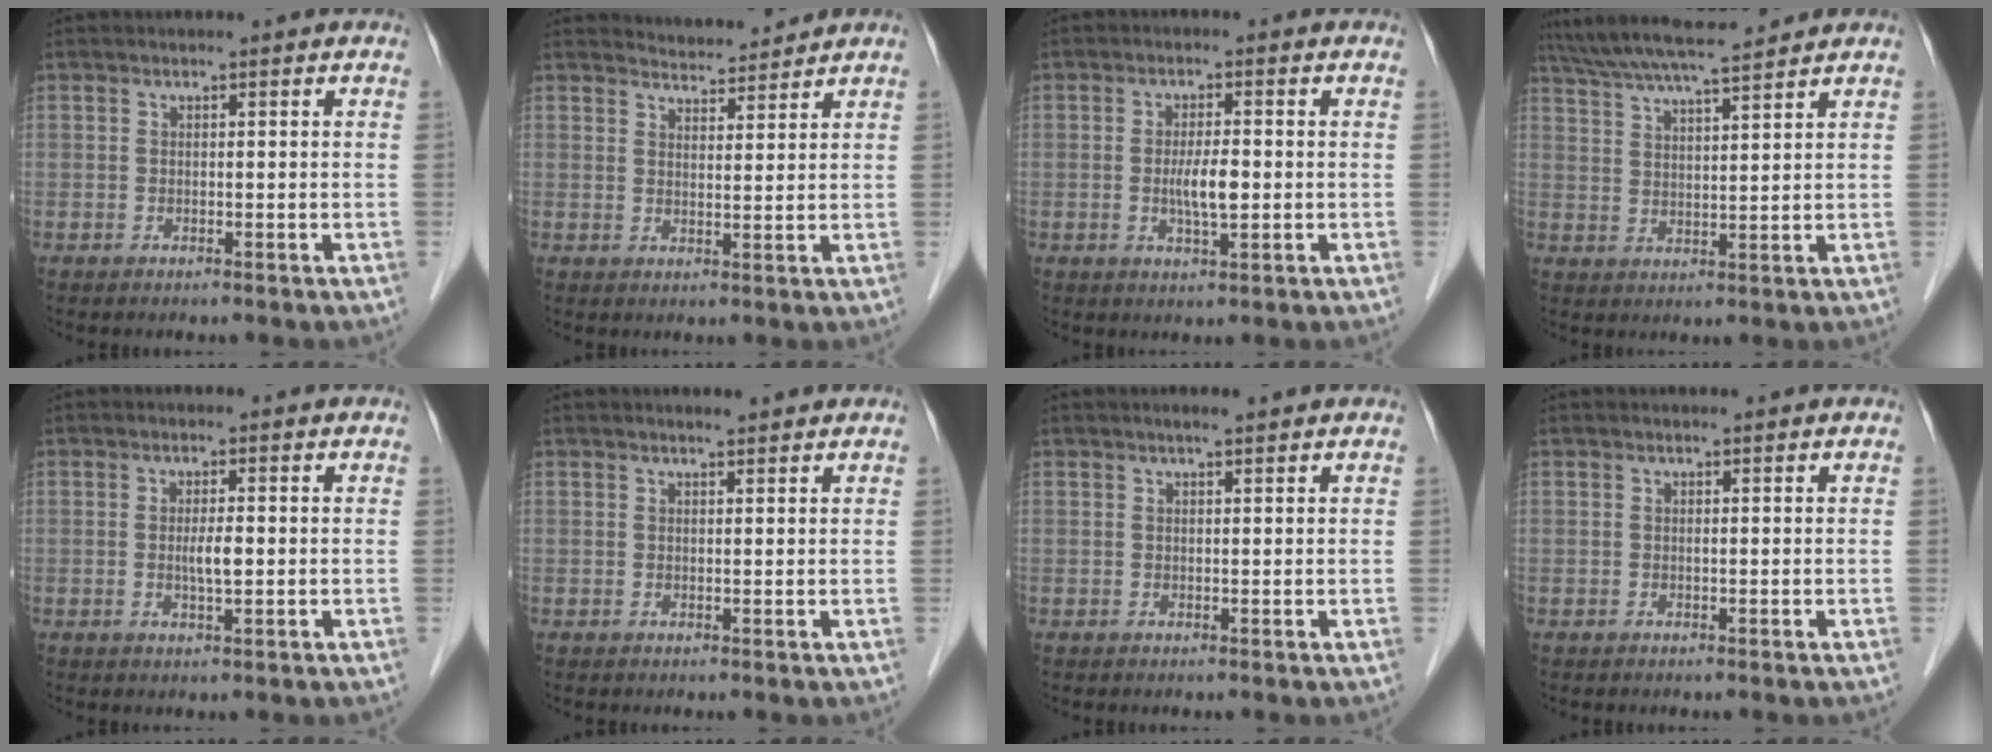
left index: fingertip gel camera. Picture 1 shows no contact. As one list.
[{"total": 4.2, "force": [4.2, 0.2, -0.3], "torque": [-0.007, 0.008, 0.067]}, {"total": 4.1, "force": [-0.4, 0.8, 4.0], "torque": [-0.079, -0.004, -0.006]}, {"total": 11.0, "force": [9.9, 0.3, 4.8], "torque": [-0.089, 0.027, 0.158]}, {"total": 2.4, "force": [-0.1, 0.3, 2.4], "torque": [-0.047, -0.002, -0.001]}, {"total": 1.8, "force": [1.6, 0.1, 0.7], "torque": [-0.014, 0.007, 0.026]}, {"total": 1.8, "force": [1.4, 0.1, 1.2], "torque": [-0.020, 0.009, 0.021]}, {"total": 0.0}]